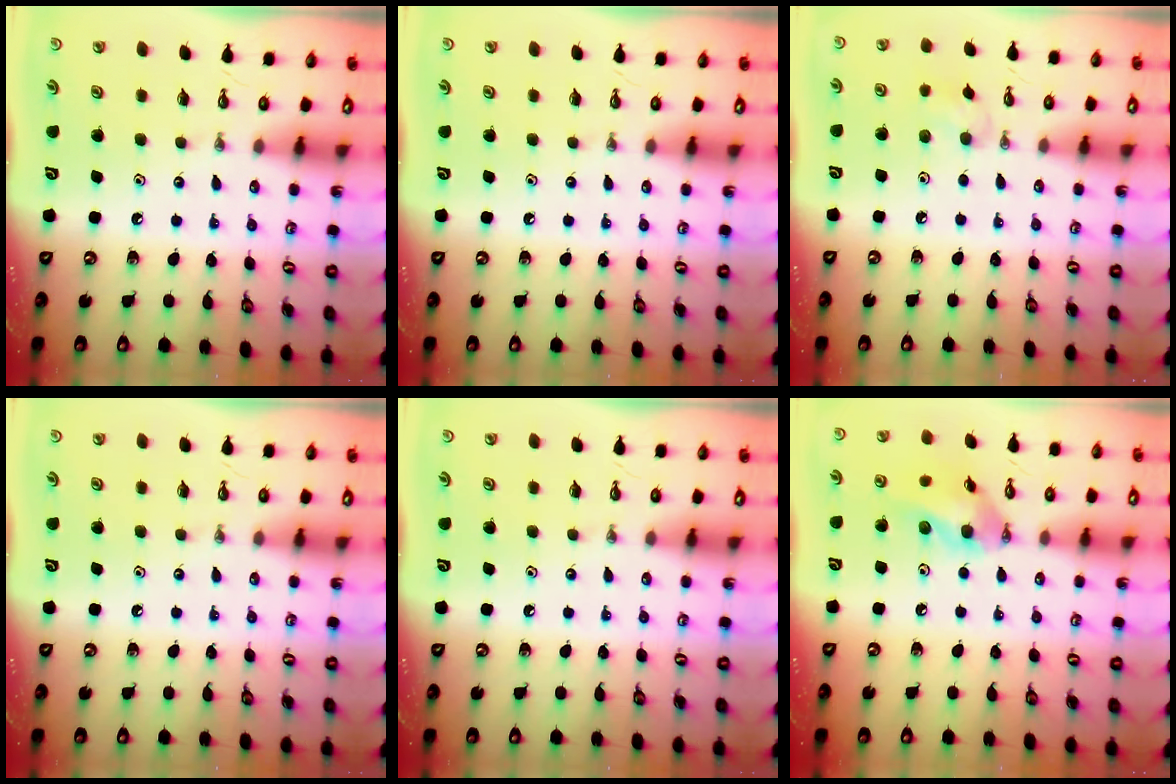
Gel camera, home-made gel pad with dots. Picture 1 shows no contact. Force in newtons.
{"total": 0.0}
{"total": 6.0, "press": 5.1, "slide": 3.1}
{"total": 0.0}
{"total": 0.0}
{"total": 12.2, "press": 12.0, "slide": 2.0}